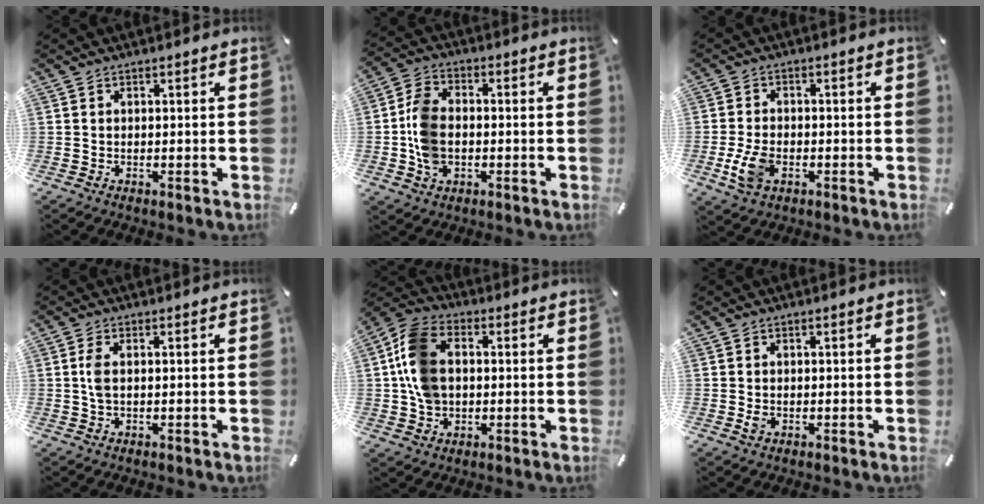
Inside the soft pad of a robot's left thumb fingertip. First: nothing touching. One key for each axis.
{"total": 8.3, "fx": -1.3, "fy": 6.1, "fz": 5.5, "tx": -0.121, "ty": 0.014, "tz": -0.021}
{"total": 7.0, "fx": -2.2, "fy": 4.5, "fz": 4.8, "tx": -0.115, "ty": 0.003, "tz": -0.043}
{"total": 3.2, "fx": 0.3, "fy": 1.5, "fz": 2.8, "tx": -0.065, "ty": 0.003, "tz": 0.000}
{"total": 11.6, "fx": 0.7, "fy": 9.0, "fz": 7.3, "tx": -0.174, "ty": 0.019, "tz": 0.017}
{"total": 1.3, "fx": -0.2, "fy": 1.1, "fz": 0.7, "tx": -0.013, "ty": 0.001, "tz": -0.005}